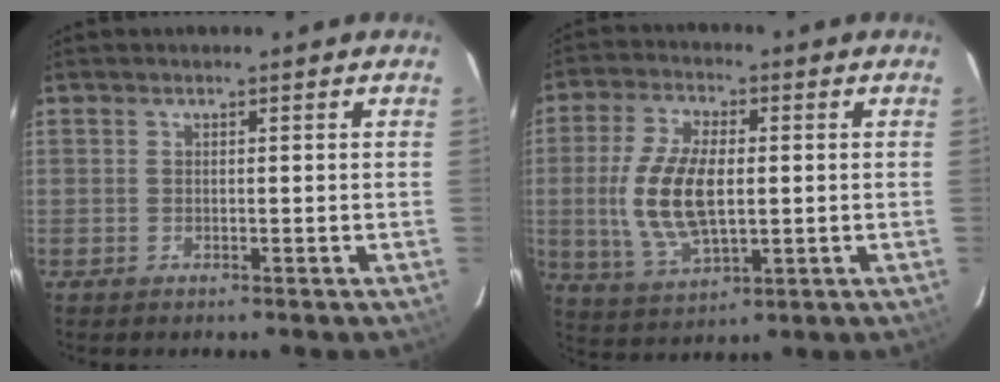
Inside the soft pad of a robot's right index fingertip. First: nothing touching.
{"total": 12.9, "force": [-0.3, 6.1, 11.4], "torque": [-0.236, -0.003, 0.003]}